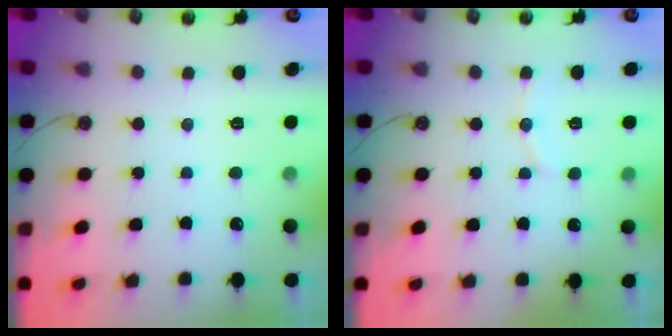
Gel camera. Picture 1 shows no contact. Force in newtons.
{"total": 5.0, "press": 4.8, "slide": 1.4}